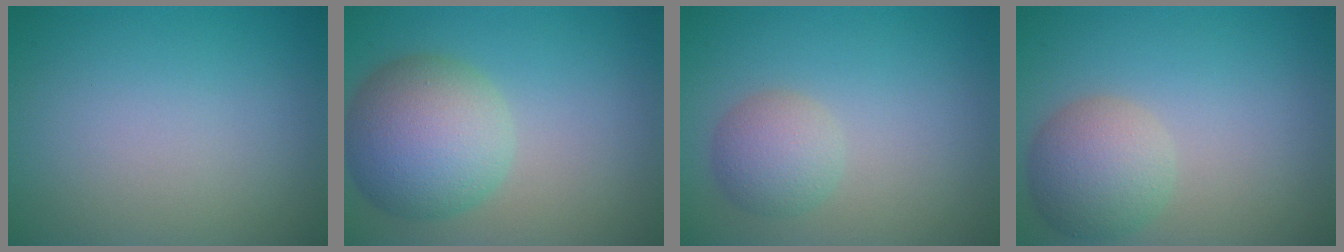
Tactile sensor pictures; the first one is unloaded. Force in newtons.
{"total": 7.7, "press": 7.7, "slide": 0.3}
{"total": 2.8, "press": 2.8, "slide": 0.1}
{"total": 4.4, "press": 4.4, "slide": 0.2}